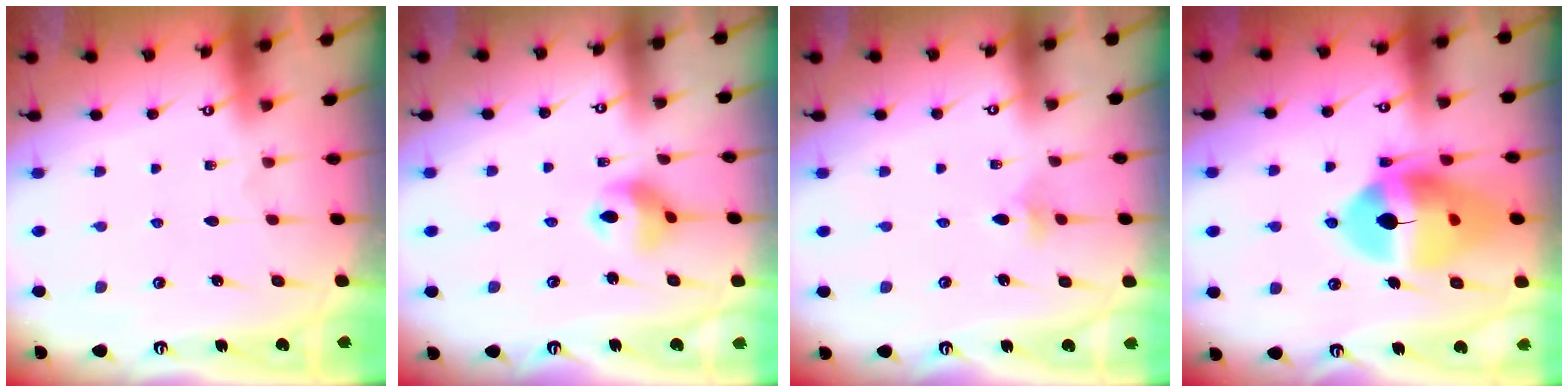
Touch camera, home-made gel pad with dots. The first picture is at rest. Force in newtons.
{"total": 7.7, "press": 7.7, "slide": 0.5}
{"total": 2.6, "press": 2.6, "slide": 0.5}
{"total": 17.6, "press": 17.5, "slide": 2.0}